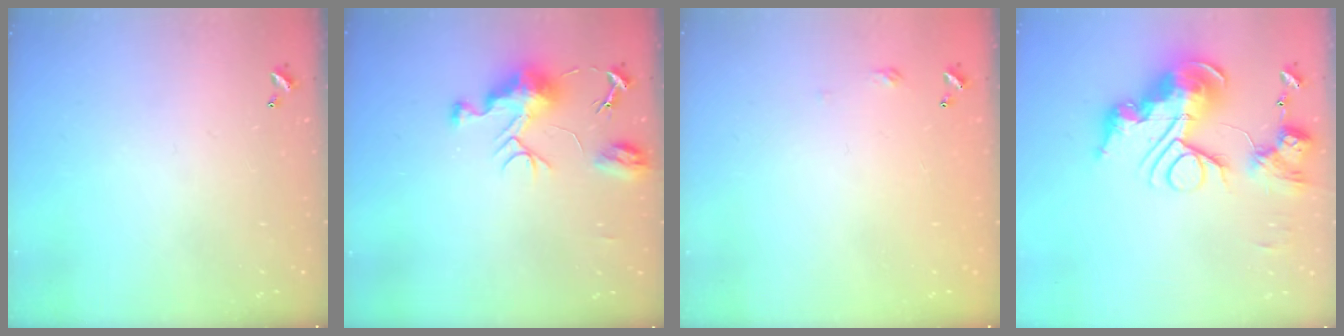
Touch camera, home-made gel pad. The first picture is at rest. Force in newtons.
{"total": 9.1, "press": 9.1, "slide": 0.7}
{"total": 2.7, "press": 2.6, "slide": 0.4}
{"total": 0.7, "press": 0.7, "slide": 0.0}